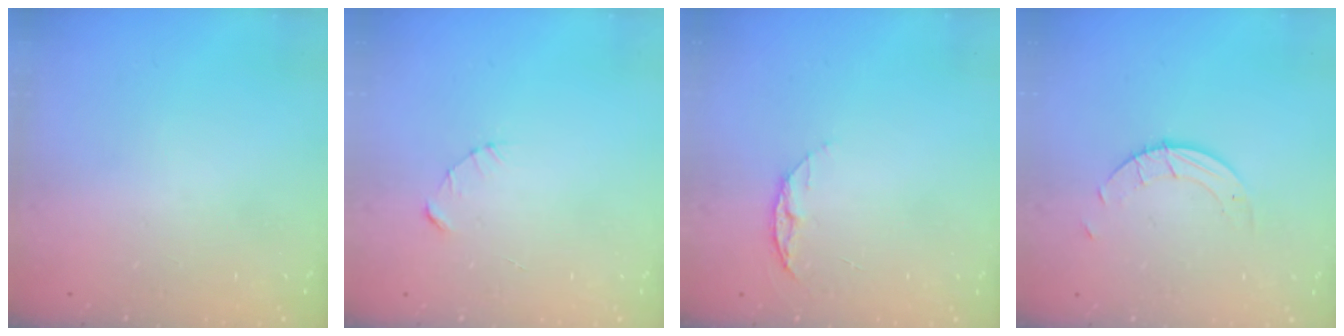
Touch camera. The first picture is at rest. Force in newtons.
{"total": 2.3, "press": 2.3, "slide": 0.3}
{"total": 6.4, "press": 6.3, "slide": 0.7}
{"total": 2.5, "press": 2.5, "slide": 0.2}